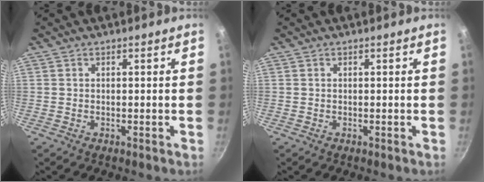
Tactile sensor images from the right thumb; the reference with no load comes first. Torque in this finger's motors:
{"motor_torque": [0.00, 0.00, 0.00, 0.00, 0.03]}